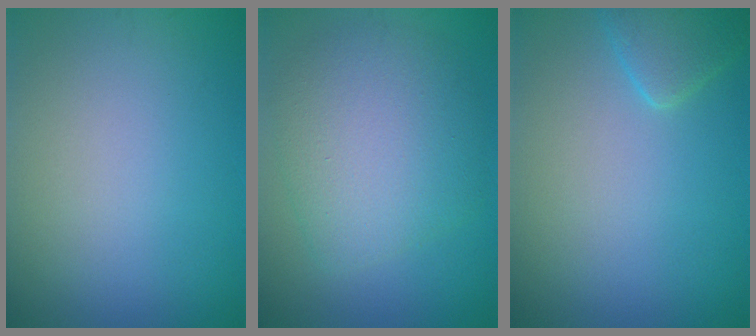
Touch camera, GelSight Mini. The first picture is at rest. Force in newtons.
{"total": 7.0, "press": 7.0, "slide": 0.2}
{"total": 2.6, "press": 2.6, "slide": 0.2}